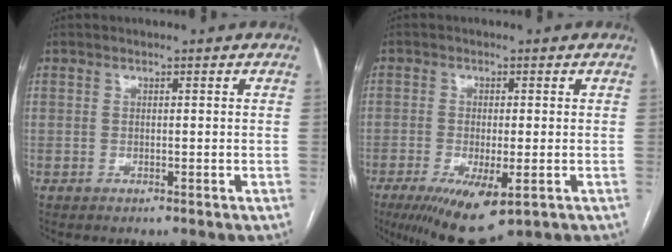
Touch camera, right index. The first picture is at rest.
{"total": 9.7, "force": [-4.5, 2.6, 8.2], "torque": [-0.137, -0.024, -0.065]}